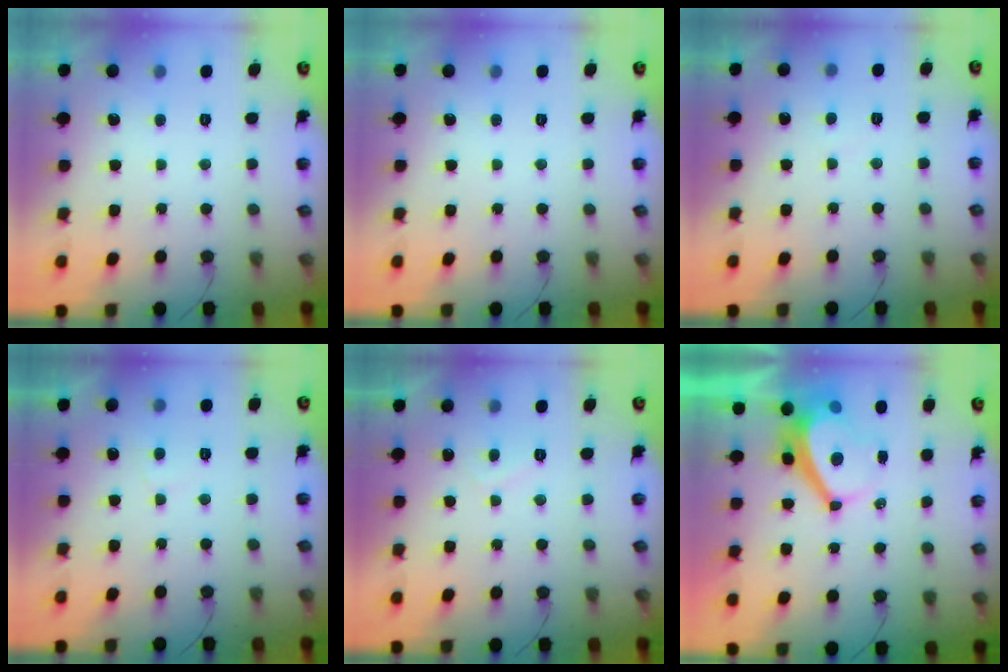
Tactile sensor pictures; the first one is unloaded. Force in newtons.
{"total": 0.0}
{"total": 2.1, "press": 2.1, "slide": 0.2}
{"total": 0.8, "press": 0.6, "slide": 0.5}
{"total": 1.1, "press": 0.9, "slide": 0.6}
{"total": 6.3, "press": 6.3, "slide": 0.7}